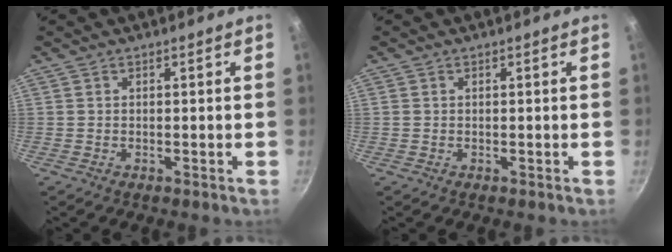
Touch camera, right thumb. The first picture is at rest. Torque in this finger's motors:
{"motor_torque": [-0.26, -0.45, -0.15, 0.10, 0.05]}